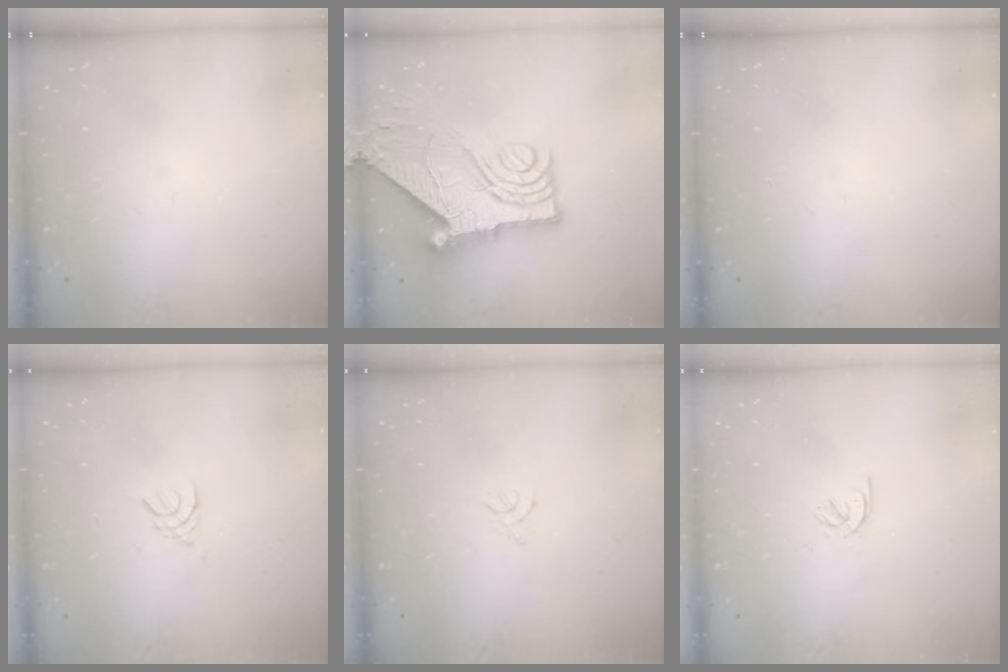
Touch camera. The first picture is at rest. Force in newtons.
{"total": 15.2, "press": 15.1, "slide": 1.6}
{"total": 0.0}
{"total": 2.6, "press": 2.5, "slide": 0.6}
{"total": 0.5, "press": 0.4, "slide": 0.3}
{"total": 1.7, "press": 1.6, "slide": 0.6}